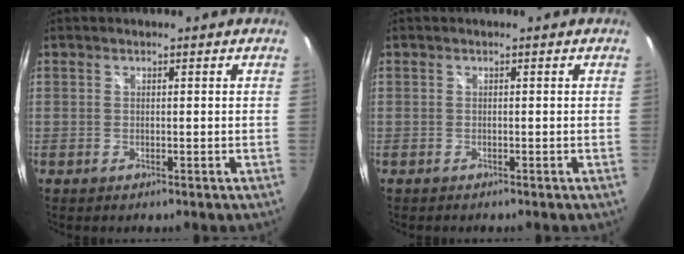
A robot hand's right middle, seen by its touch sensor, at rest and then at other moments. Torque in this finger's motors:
{"motor_torque": [0.14, -0.09, 0.02, -0.01]}